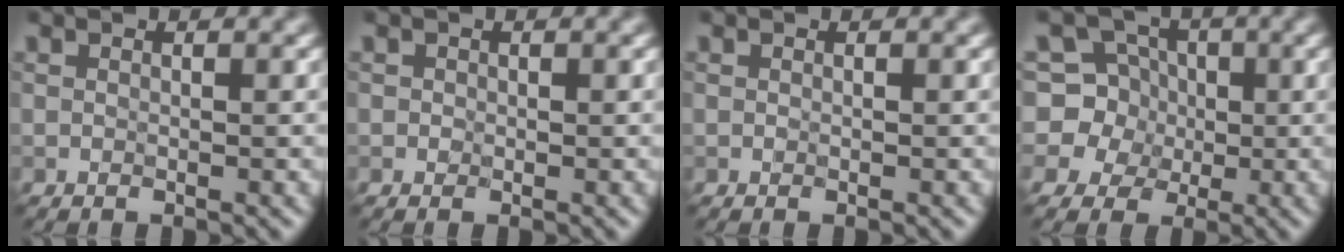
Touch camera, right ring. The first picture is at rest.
{"total": 0.5, "force": [0.0, 0.5, 0.1], "torque": [0.003, -0.004, -0.003]}
{"total": 0.0}
{"total": 8.0, "force": [2.0, 7.3, 2.5], "torque": [-0.050, 0.047, 0.007]}